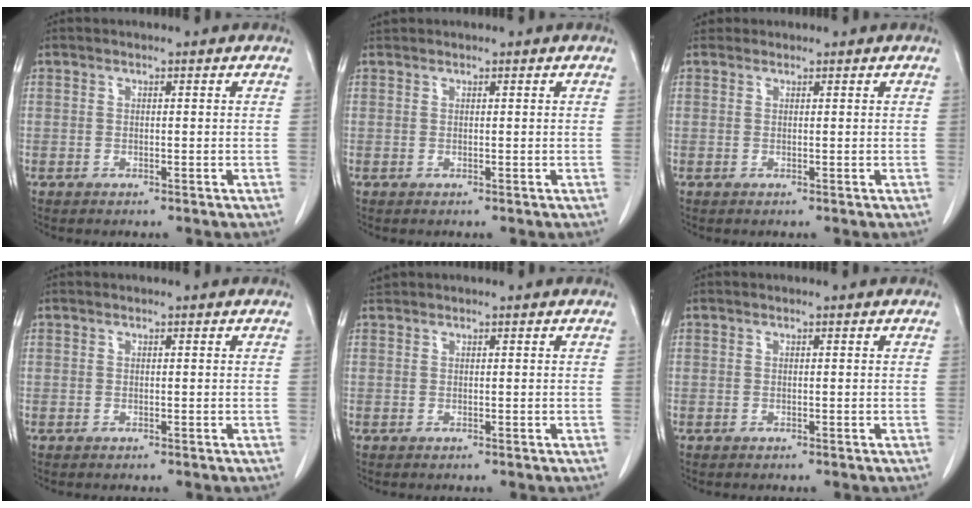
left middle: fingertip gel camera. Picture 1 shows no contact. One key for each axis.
{"total": 0.6, "fx": 0.6, "fy": 0.1, "fz": -0.1, "tx": -0.009, "ty": 0.011, "tz": 0.014}
{"total": 0.9, "fx": 0.8, "fy": 0.5, "fz": -0.1, "tx": 0.001, "ty": 0.008, "tz": 0.012}
{"total": 0.0}
{"total": 0.6, "fx": 0.6, "fy": 0.0, "fz": -0.1, "tx": -0.008, "ty": 0.010, "tz": 0.016}
{"total": 0.0}